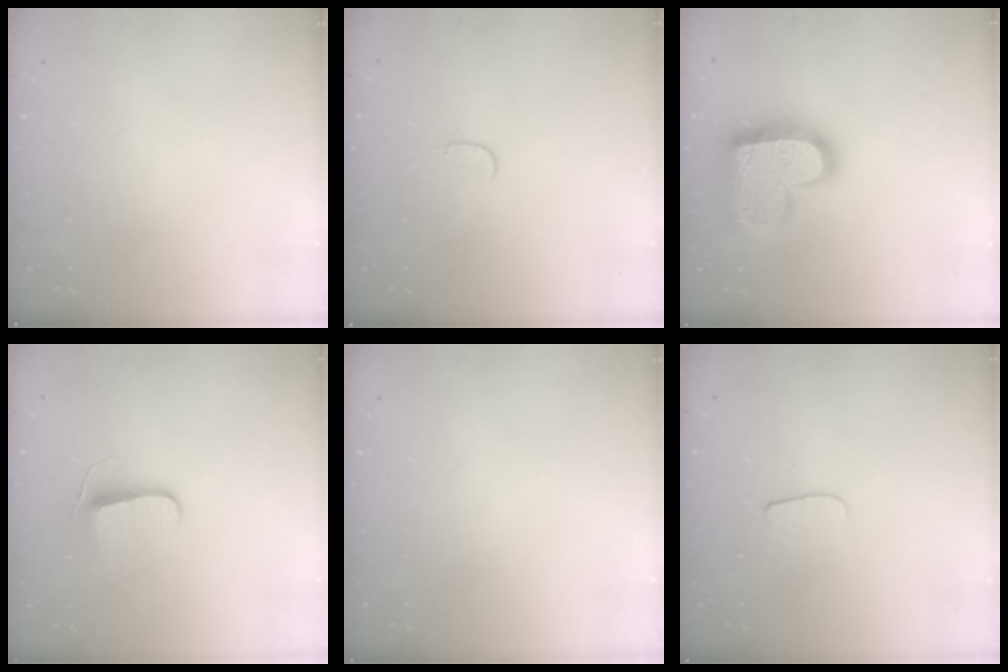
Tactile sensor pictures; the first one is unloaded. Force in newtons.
{"total": 4.0, "press": 4.0, "slide": 0.5}
{"total": 22.2, "press": 22.1, "slide": 1.5}
{"total": 7.2, "press": 7.2, "slide": 0.7}
{"total": 0.0}
{"total": 6.0, "press": 6.0, "slide": 0.6}